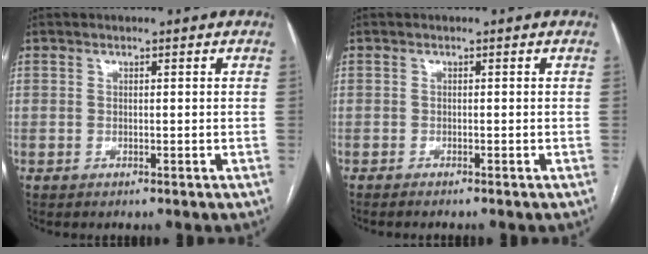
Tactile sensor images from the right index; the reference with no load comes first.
{"total": 2.0, "force": [-1.7, 0.0, 0.9], "torque": [-0.012, -0.001, -0.021]}